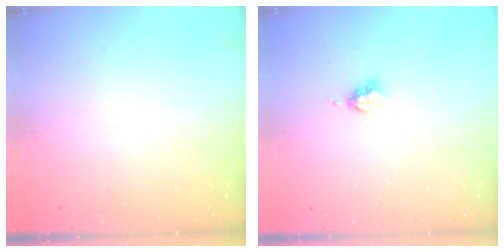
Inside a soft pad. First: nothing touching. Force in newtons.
{"total": 3.4, "press": 3.4, "slide": 0.4}